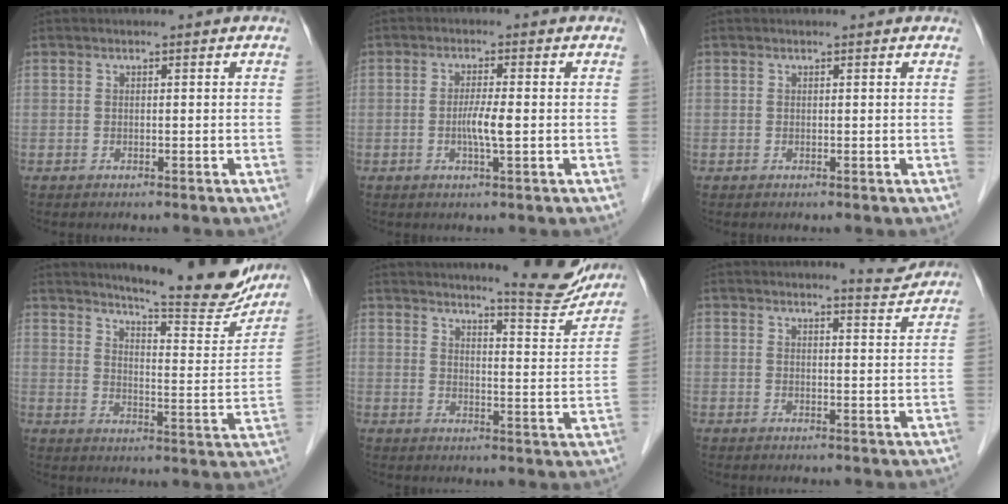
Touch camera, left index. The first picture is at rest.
{"total": 3.4, "force": [-0.5, 0.0, 3.4], "torque": [-0.068, -0.004, -0.011]}
{"total": 1.2, "force": [1.1, 0.2, 0.4], "torque": [-0.012, 0.009, 0.010]}
{"total": 19.2, "force": [17.3, 2.1, 8.0], "torque": [-0.107, -0.061, 0.216]}
{"total": 12.8, "force": [12.1, 0.4, 4.1], "torque": [-0.052, -0.037, 0.150]}
{"total": 4.0, "force": [3.9, 0.0, 0.5], "torque": [-0.017, -0.018, 0.044]}